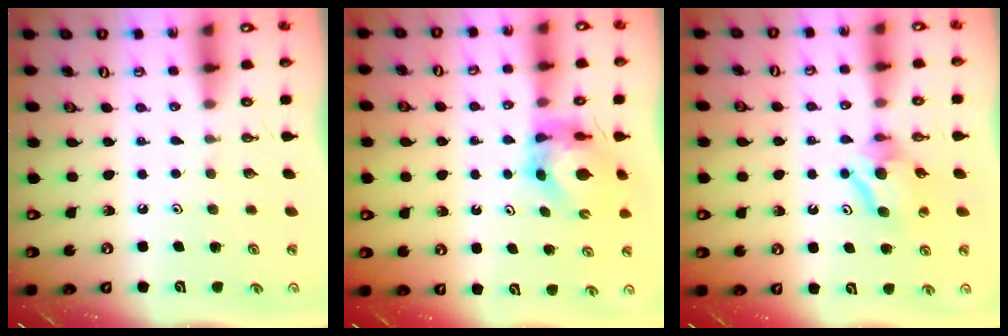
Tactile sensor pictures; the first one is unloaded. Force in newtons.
{"total": 5.0, "press": 4.9, "slide": 0.4}
{"total": 7.6, "press": 7.6, "slide": 0.3}